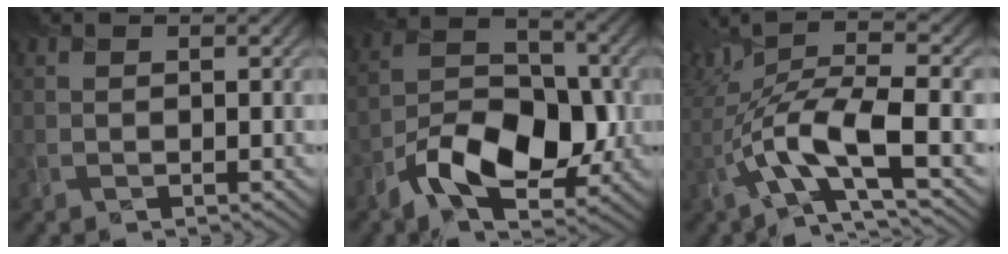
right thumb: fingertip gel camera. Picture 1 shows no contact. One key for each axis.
{"total": 10.3, "fx": -4.3, "fy": 5.7, "fz": 7.5, "tx": -0.131, "ty": 0.003, "tz": -0.082}
{"total": 10.4, "fx": -2.1, "fy": 2.8, "fz": 9.8, "tx": -0.186, "ty": 0.008, "tz": -0.043}